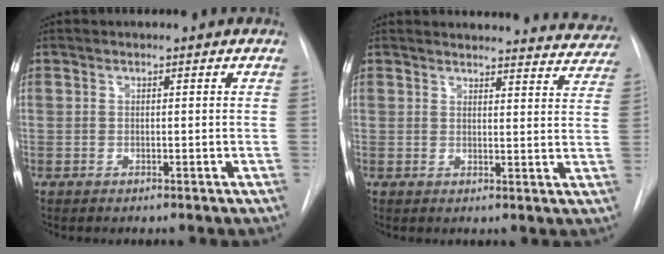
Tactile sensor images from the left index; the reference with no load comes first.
{"total": 16.9, "force": [16.4, 3.4, 2.6], "torque": [-0.009, -0.042, 0.167]}